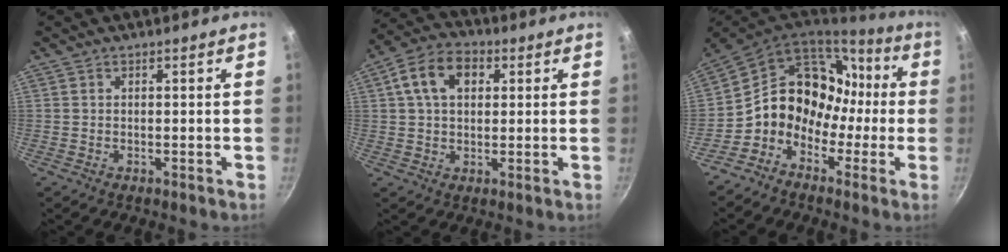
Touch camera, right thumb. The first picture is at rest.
{"total": 10.2, "force": [2.8, 7.0, 6.8], "torque": [-0.102, 0.015, 0.036]}
{"total": 15.8, "force": [-2.4, 13.1, 8.4], "torque": [-0.078, 0.062, -0.056]}